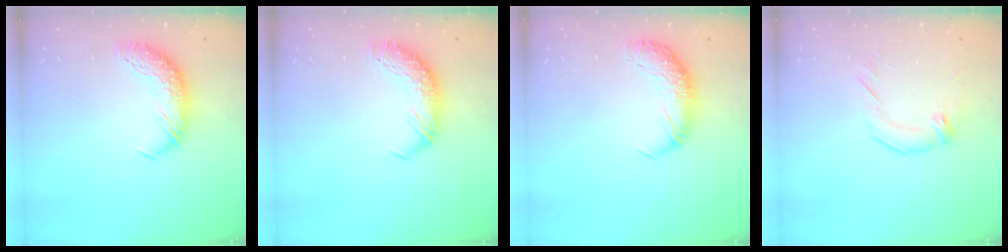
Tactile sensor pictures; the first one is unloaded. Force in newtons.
{"total": 0.0}
{"total": 2.3, "press": 1.0, "slide": 2.1}
{"total": 2.2, "press": 1.1, "slide": 1.9}